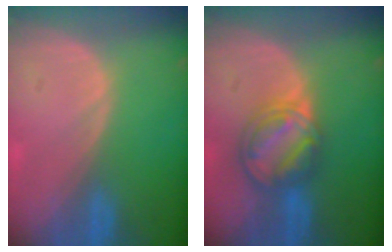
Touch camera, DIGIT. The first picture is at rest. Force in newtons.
{"total": 8.0, "press": 6.9, "slide": 4.0}